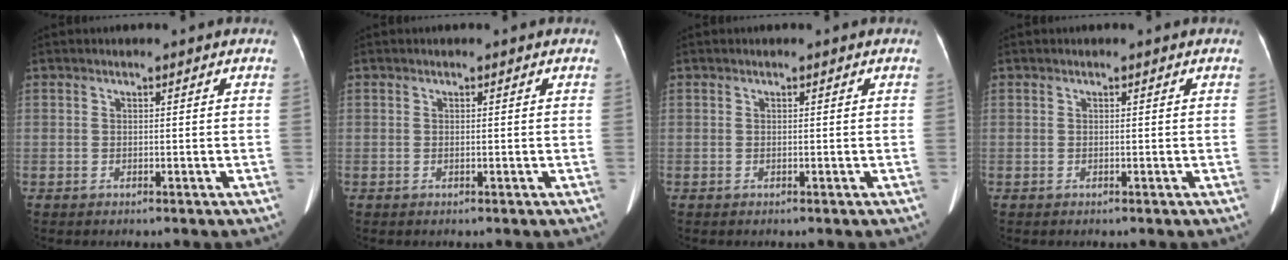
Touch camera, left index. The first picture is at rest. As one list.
[{"total": 0.0}, {"total": 0.0}, {"total": 0.0}]